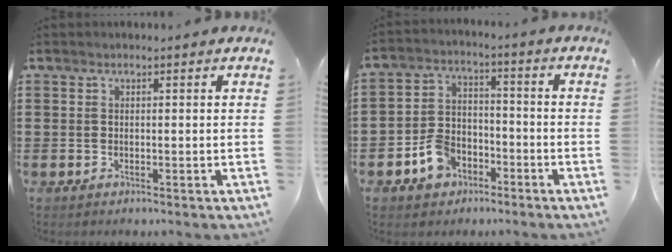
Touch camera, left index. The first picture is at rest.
{"total": 6.3, "force": [-3.9, 4.2, 2.5], "torque": [-0.064, 0.018, -0.076]}